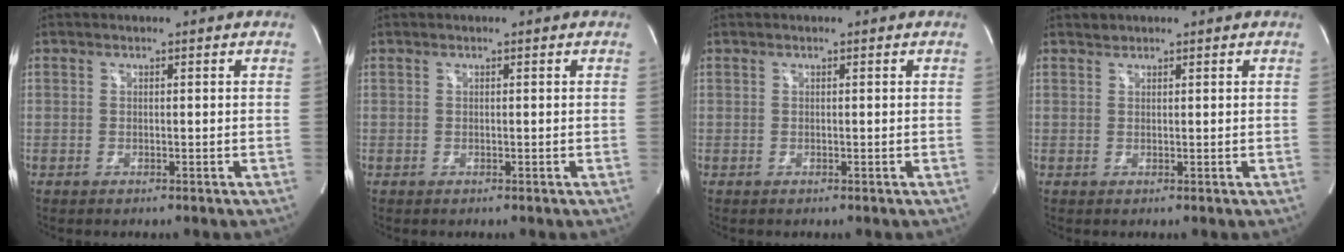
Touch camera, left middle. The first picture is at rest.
{"total": 0.0}
{"total": 0.0}
{"total": 0.7, "force": [0.6, 0.3, -0.1], "torque": [0.000, 0.003, 0.010]}